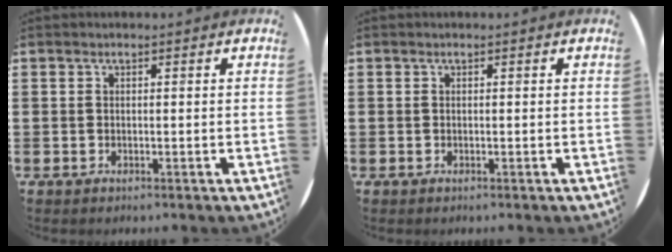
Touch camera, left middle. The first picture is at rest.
{"total": 0.0}